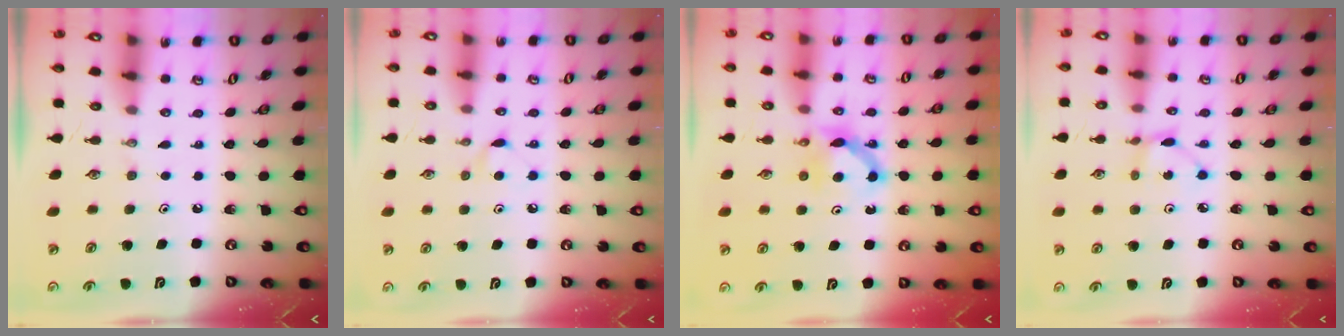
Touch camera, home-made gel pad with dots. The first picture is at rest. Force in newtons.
{"total": 5.2, "press": 5.2, "slide": 0.7}
{"total": 7.0, "press": 7.0, "slide": 0.7}
{"total": 3.1, "press": 3.0, "slide": 0.4}